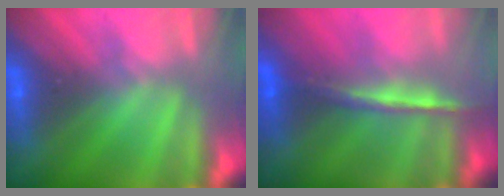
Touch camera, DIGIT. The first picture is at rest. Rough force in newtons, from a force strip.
{"total": 1.9}